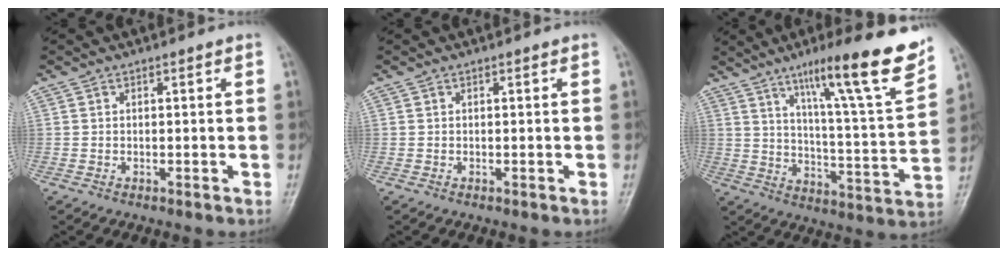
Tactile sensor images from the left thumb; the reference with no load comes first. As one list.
[{"total": 0.0}, {"total": 19.6, "force": [12.8, 1.4, 14.8], "torque": [-0.199, -0.064, 0.195]}]